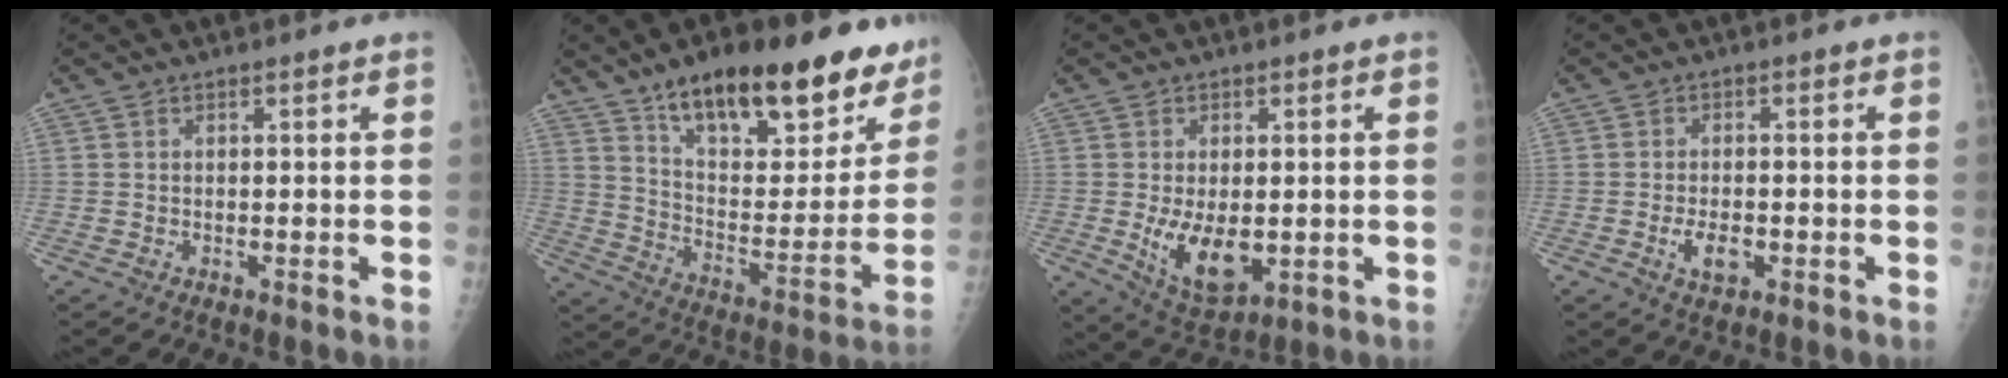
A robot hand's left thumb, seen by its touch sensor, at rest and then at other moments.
{"total": 26.2, "force": [17.9, 10.5, 16.0], "torque": [-0.184, -0.064, 0.274]}
{"total": 9.2, "force": [-1.2, 5.2, 7.5], "torque": [-0.114, -0.017, -0.004]}
{"total": 3.8, "force": [-1.3, 2.2, 2.9], "torque": [-0.048, 0.001, -0.019]}